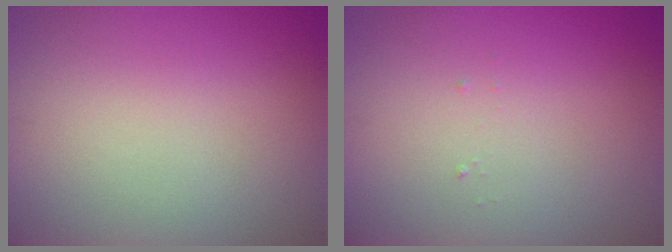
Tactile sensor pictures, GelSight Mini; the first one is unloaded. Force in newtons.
{"total": 0.0}